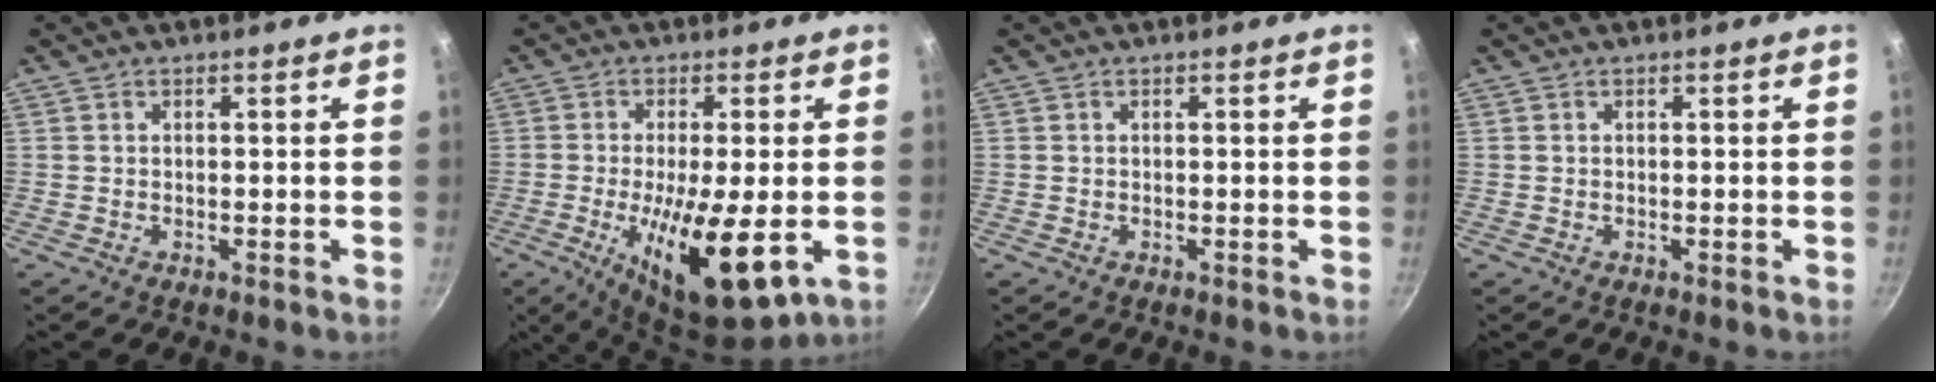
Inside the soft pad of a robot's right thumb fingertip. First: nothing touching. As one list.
[{"total": 14.9, "force": [-3.7, 4.4, 13.8], "torque": [-0.230, -0.008, -0.057]}, {"total": 0.0}, {"total": 0.0}]